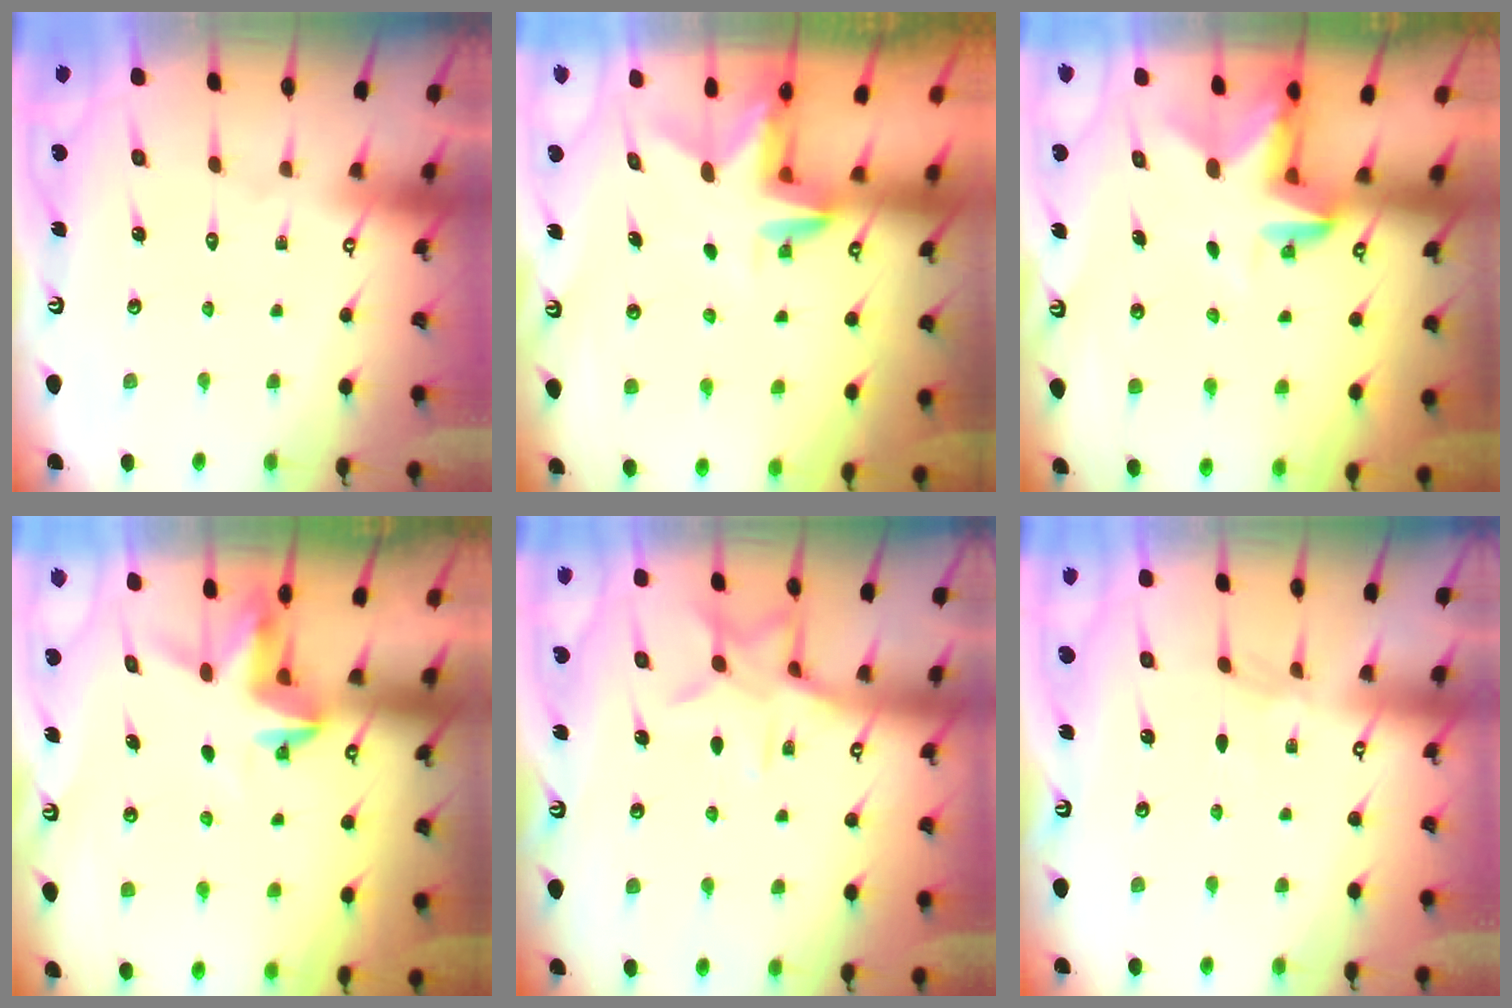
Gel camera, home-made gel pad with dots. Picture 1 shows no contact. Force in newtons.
{"total": 2.8, "press": 2.8, "slide": 0.2}
{"total": 3.0, "press": 3.0, "slide": 0.4}
{"total": 4.0, "press": 4.0, "slide": 0.3}
{"total": 11.0, "press": 11.0, "slide": 0.7}
{"total": 2.5, "press": 2.5, "slide": 0.5}